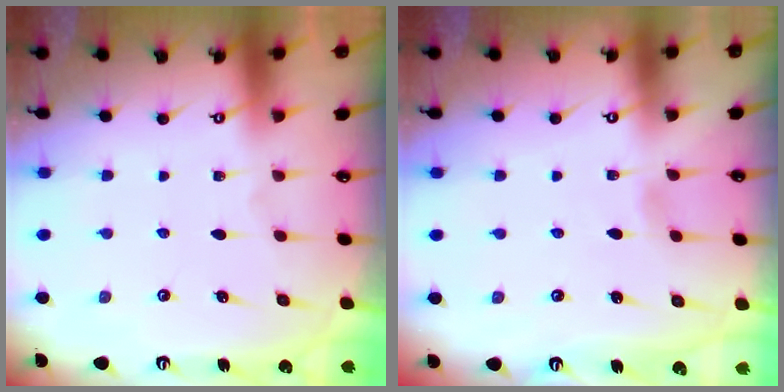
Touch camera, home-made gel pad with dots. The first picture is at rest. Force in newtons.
{"total": 2.6, "press": 2.6, "slide": 0.3}